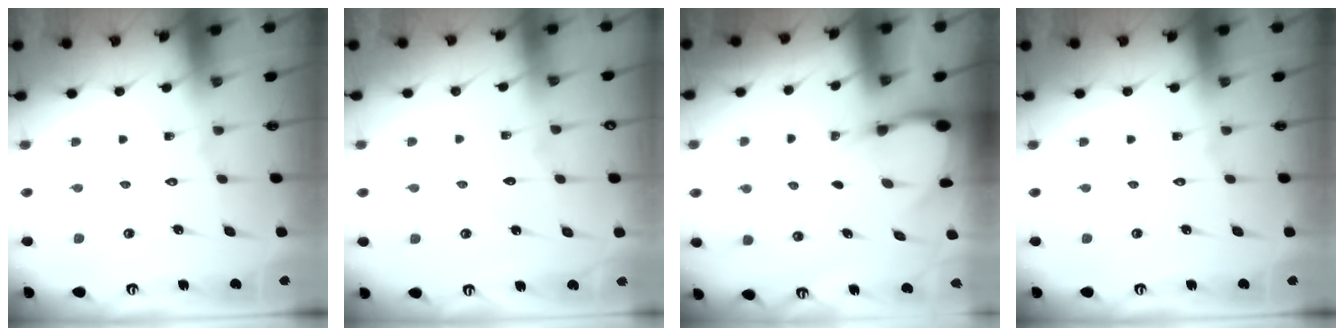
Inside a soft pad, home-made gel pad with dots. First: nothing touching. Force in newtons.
{"total": 2.3, "press": 2.2, "slide": 0.3}
{"total": 3.4, "press": 3.4, "slide": 0.2}
{"total": 0.0}